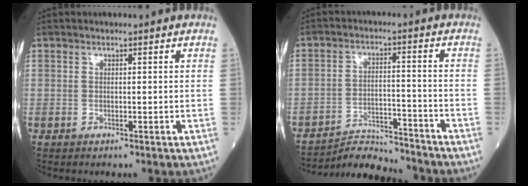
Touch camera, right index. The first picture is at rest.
{"total": 8.7, "force": [-8.7, 0.2, 0.2], "torque": [-0.007, 0.008, -0.150]}